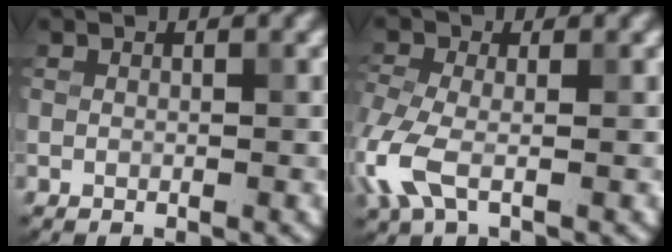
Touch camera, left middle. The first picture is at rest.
{"total": 4.7, "force": [-1.8, 2.3, 3.7], "torque": [-0.107, -0.008, -0.046]}